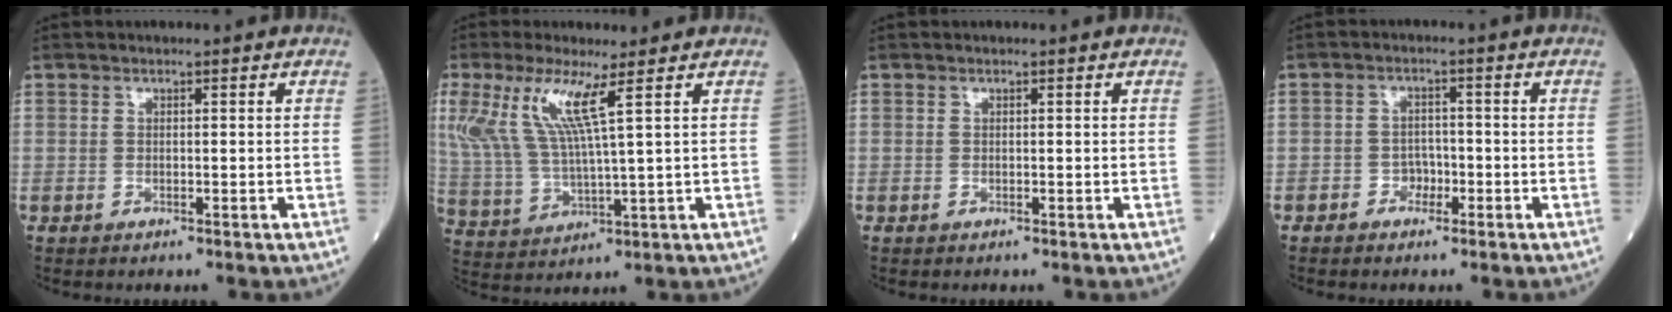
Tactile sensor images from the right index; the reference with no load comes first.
{"total": 9.7, "force": [4.6, 0.3, 8.6], "torque": [-0.202, 0.004, 0.094]}
{"total": 0.0}
{"total": 2.5, "force": [-1.4, 1.8, 1.1], "torque": [-0.012, 0.009, -0.025]}